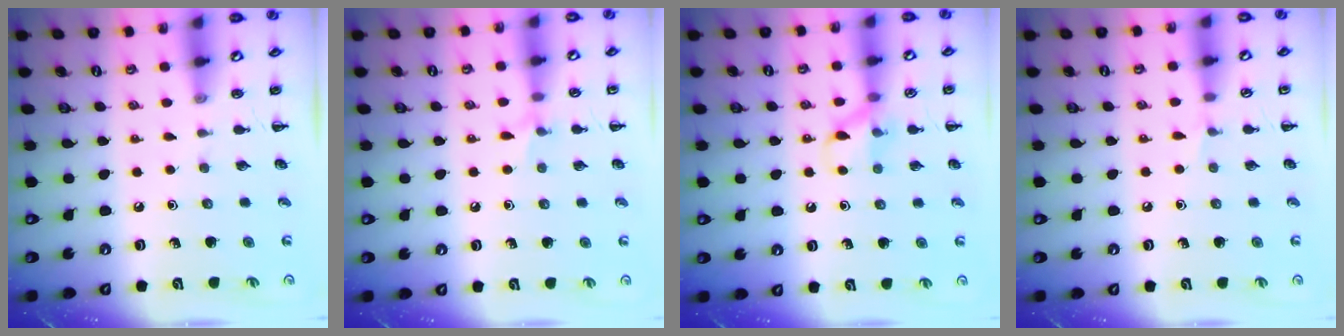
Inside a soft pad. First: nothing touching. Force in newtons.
{"total": 5.4, "press": 5.1, "slide": 1.9}
{"total": 7.5, "press": 7.4, "slide": 1.0}
{"total": 3.1, "press": 2.9, "slide": 1.2}